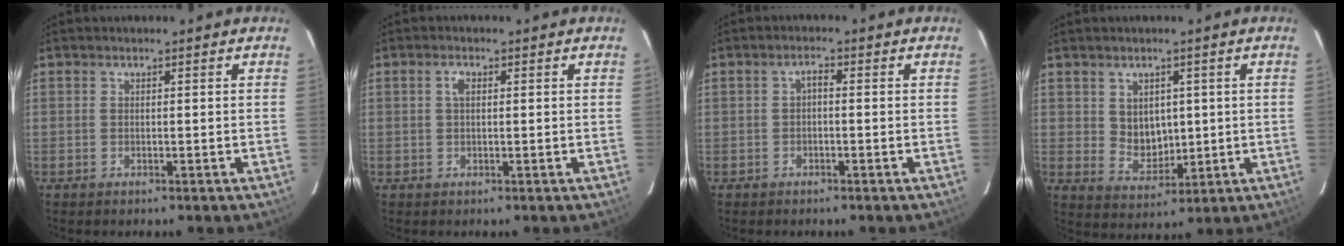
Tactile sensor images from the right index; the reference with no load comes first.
{"total": 1.7, "force": [0.4, 0.9, 1.4], "torque": [-0.028, 0.004, 0.007]}
{"total": 1.4, "force": [-0.4, 0.7, 1.2], "torque": [-0.022, 0.007, -0.007]}
{"total": 5.8, "force": [1.4, 4.8, 3.1], "torque": [-0.051, 0.001, 0.040]}